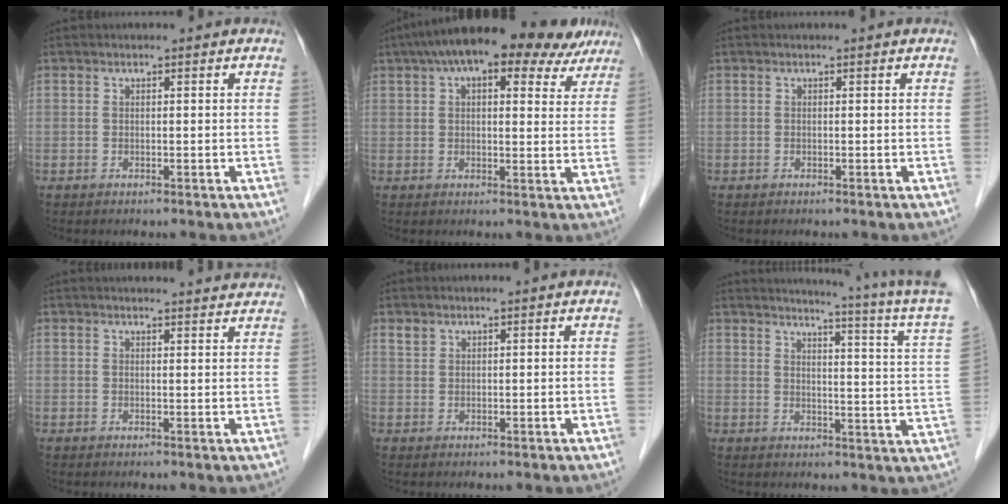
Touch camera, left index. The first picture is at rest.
{"total": 17.6, "force": [12.3, 6.9, 10.5], "torque": [-0.163, 0.057, 0.165]}
{"total": 0.0}
{"total": 11.5, "force": [11.1, 1.2, 2.8], "torque": [-0.018, 0.016, 0.115]}
{"total": 1.1, "force": [1.0, 0.5, 0.0], "torque": [-0.001, 0.002, 0.022]}
{"total": 16.3, "force": [14.7, -2.4, 6.7], "torque": [-0.102, -0.091, 0.154]}